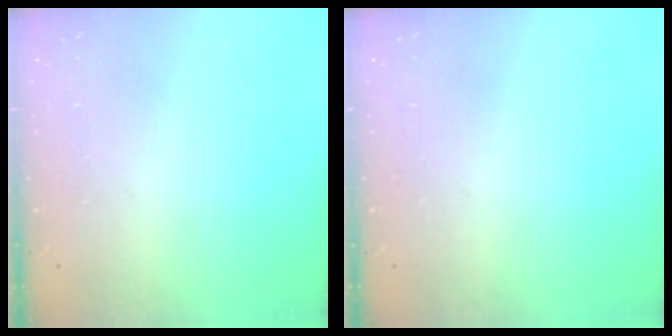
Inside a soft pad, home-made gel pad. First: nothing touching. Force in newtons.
{"total": 0.0}